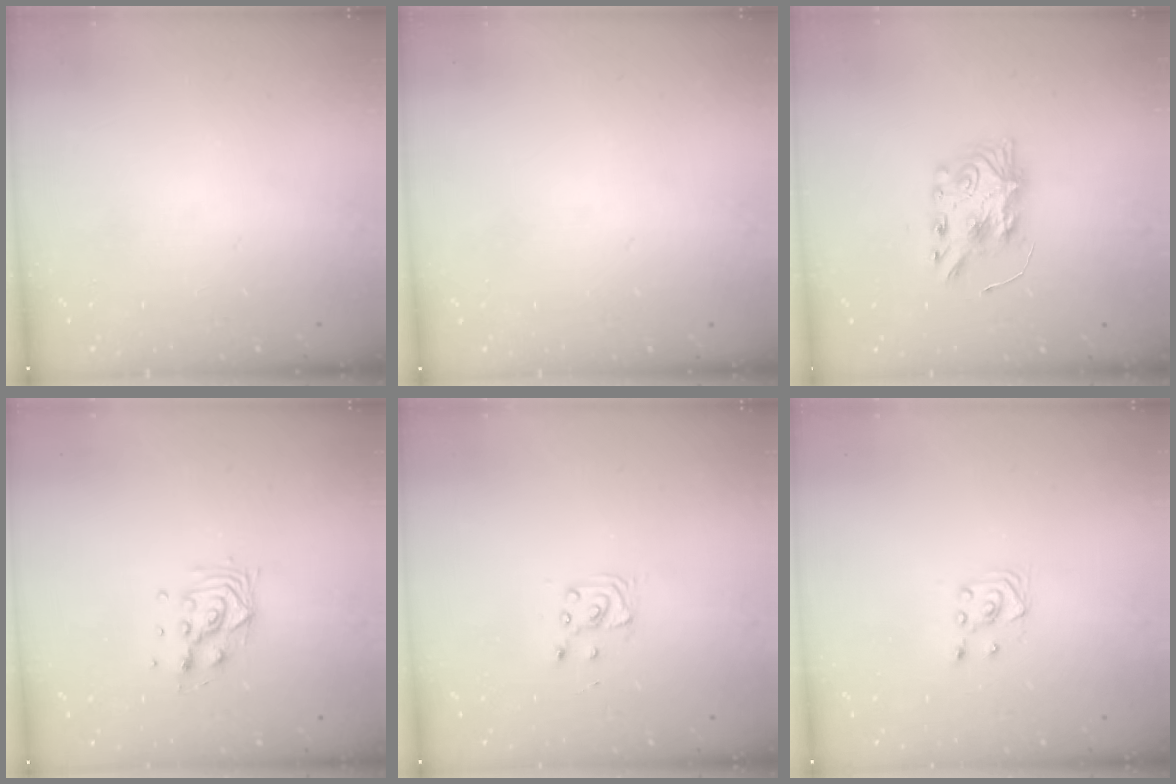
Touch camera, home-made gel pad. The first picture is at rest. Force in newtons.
{"total": 0.0}
{"total": 8.4, "press": 8.4, "slide": 0.7}
{"total": 8.3, "press": 8.3, "slide": 0.7}
{"total": 3.6, "press": 3.6, "slide": 0.4}
{"total": 3.0, "press": 2.8, "slide": 1.1}